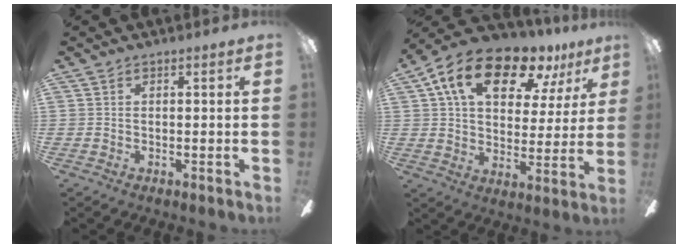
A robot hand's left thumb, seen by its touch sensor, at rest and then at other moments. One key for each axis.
{"total": 17.8, "fx": 10.7, "fy": 9.2, "fz": 10.9, "tx": -0.188, "ty": -0.043, "tz": 0.184}